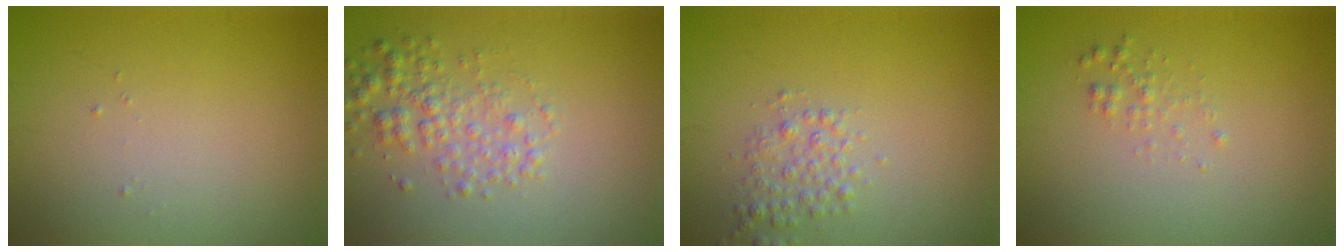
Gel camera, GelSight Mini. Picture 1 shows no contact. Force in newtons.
{"total": 3.0, "press": 3.0, "slide": 0.0}
{"total": 2.0, "press": 2.0, "slide": 0.1}
{"total": 0.9, "press": 0.9, "slide": 0.1}